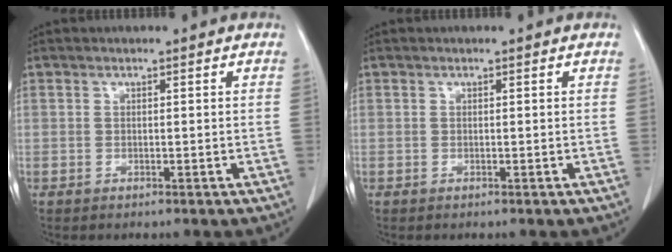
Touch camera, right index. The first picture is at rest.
{"total": 0.0}